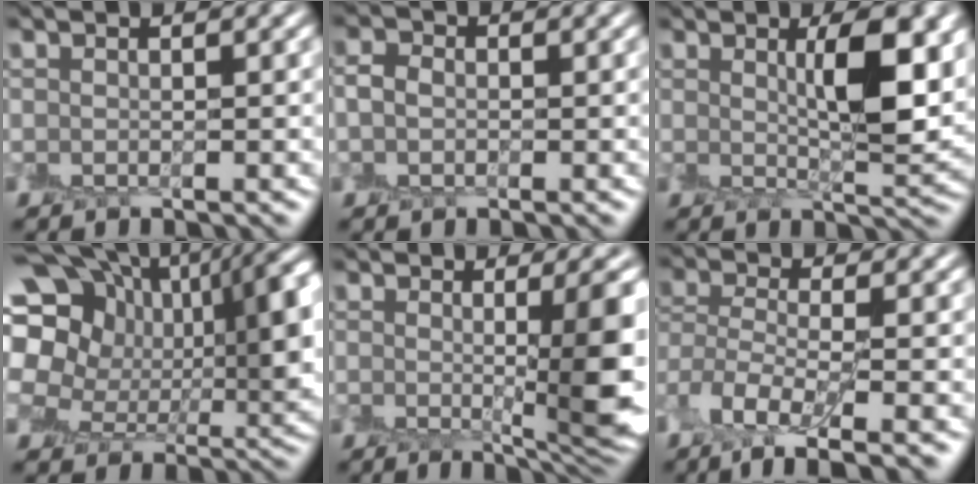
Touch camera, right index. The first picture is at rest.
{"total": 1.4, "force": [0.1, 1.3, 0.6], "torque": [-0.011, 0.006, 0.000]}
{"total": 6.0, "force": [1.7, 1.5, 5.6], "torque": [-0.079, 0.000, 0.030]}
{"total": 18.5, "force": [5.0, 12.6, 12.5], "torque": [-0.218, 0.010, 0.113]}
{"total": 6.9, "force": [-0.1, 1.5, 6.7], "torque": [-0.076, -0.006, 0.002]}
{"total": 5.4, "force": [-2.4, 2.2, 4.3], "torque": [-0.090, -0.005, -0.052]}